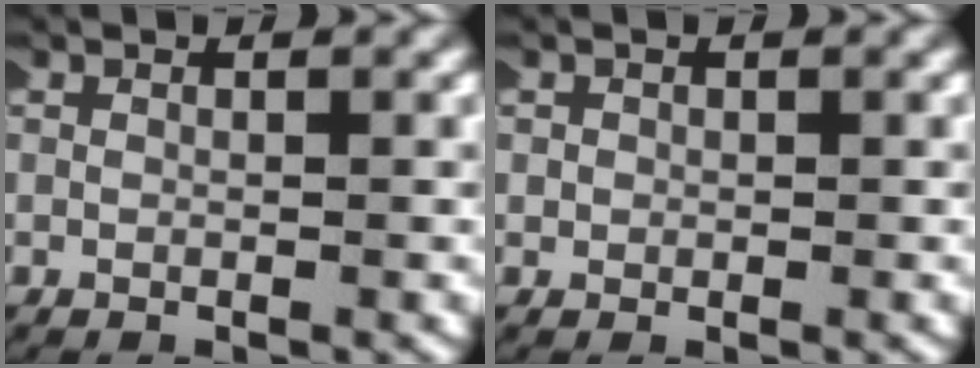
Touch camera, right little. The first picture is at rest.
{"total": 0.7, "force": [0.0, 0.7, -0.1], "torque": [0.001, 0.005, -0.005]}